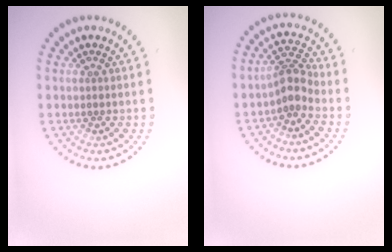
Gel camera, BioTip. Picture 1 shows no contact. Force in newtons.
{"total": 2.5, "press": 1.9, "slide": 1.7}